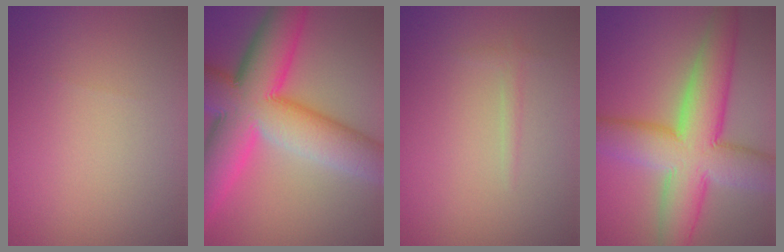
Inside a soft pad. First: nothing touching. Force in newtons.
{"total": 13.7, "press": 13.7, "slide": 0.2}
{"total": 0.8, "press": 0.8, "slide": 0.0}
{"total": 10.8, "press": 10.8, "slide": 0.6}